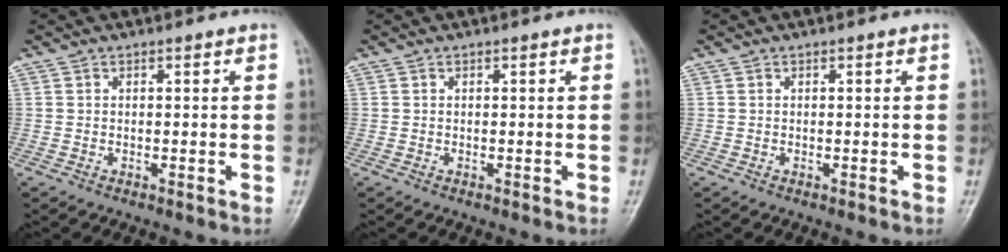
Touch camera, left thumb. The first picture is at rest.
{"total": 0.0}
{"total": 0.0}